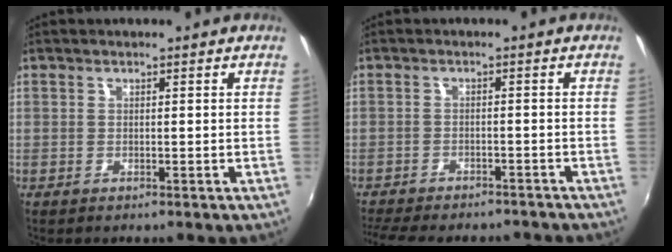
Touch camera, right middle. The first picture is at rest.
{"total": 13.5, "force": [-11.6, 3.7, 5.7], "torque": [-0.129, -0.022, -0.164]}